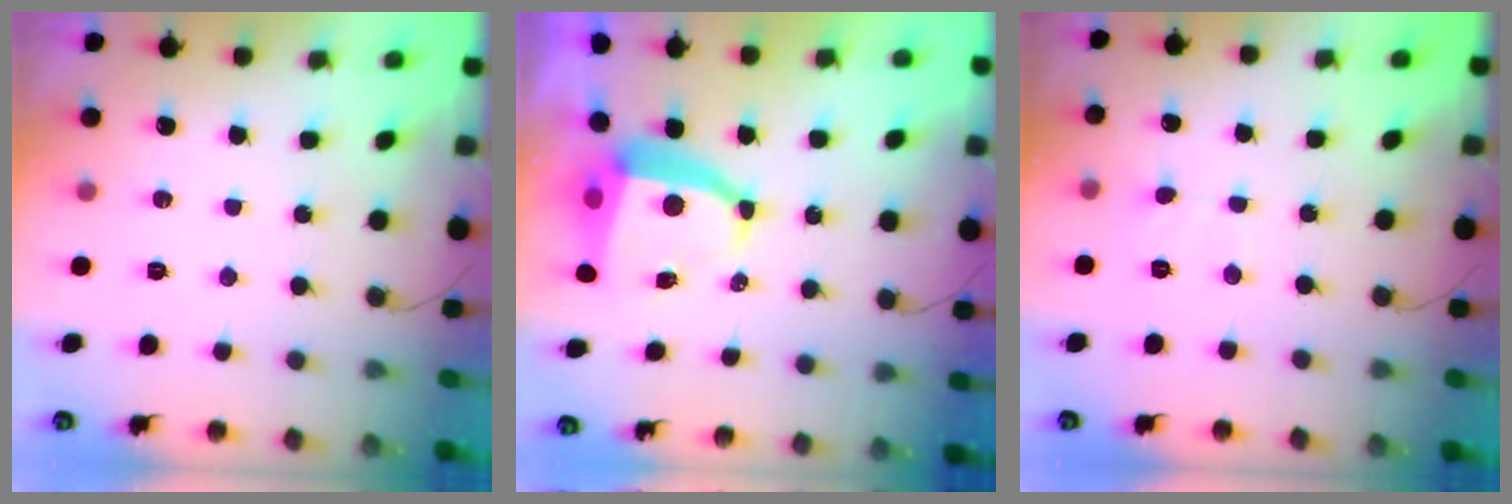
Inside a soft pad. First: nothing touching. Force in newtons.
{"total": 8.3, "press": 8.3, "slide": 1.0}
{"total": 2.4, "press": 2.4, "slide": 0.2}